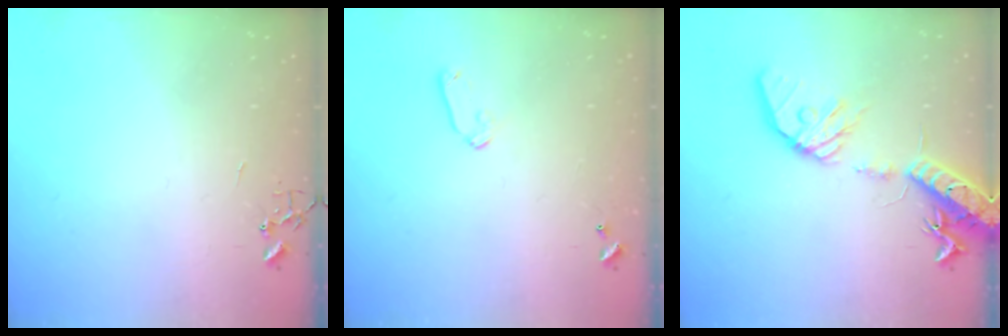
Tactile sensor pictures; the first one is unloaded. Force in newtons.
{"total": 6.8, "press": 6.7, "slide": 1.0}
{"total": 18.6, "press": 18.2, "slide": 3.5}